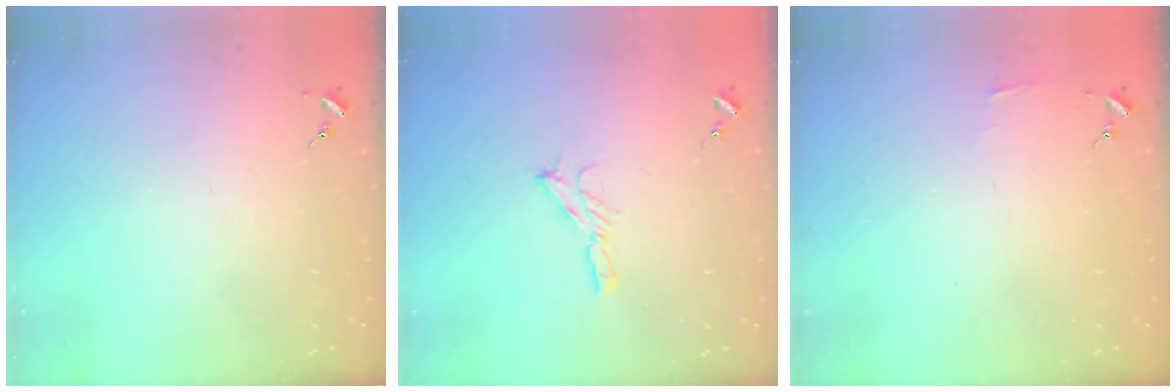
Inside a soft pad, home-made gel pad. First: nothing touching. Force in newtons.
{"total": 6.2, "press": 6.2, "slide": 0.2}
{"total": 2.9, "press": 2.9, "slide": 0.3}